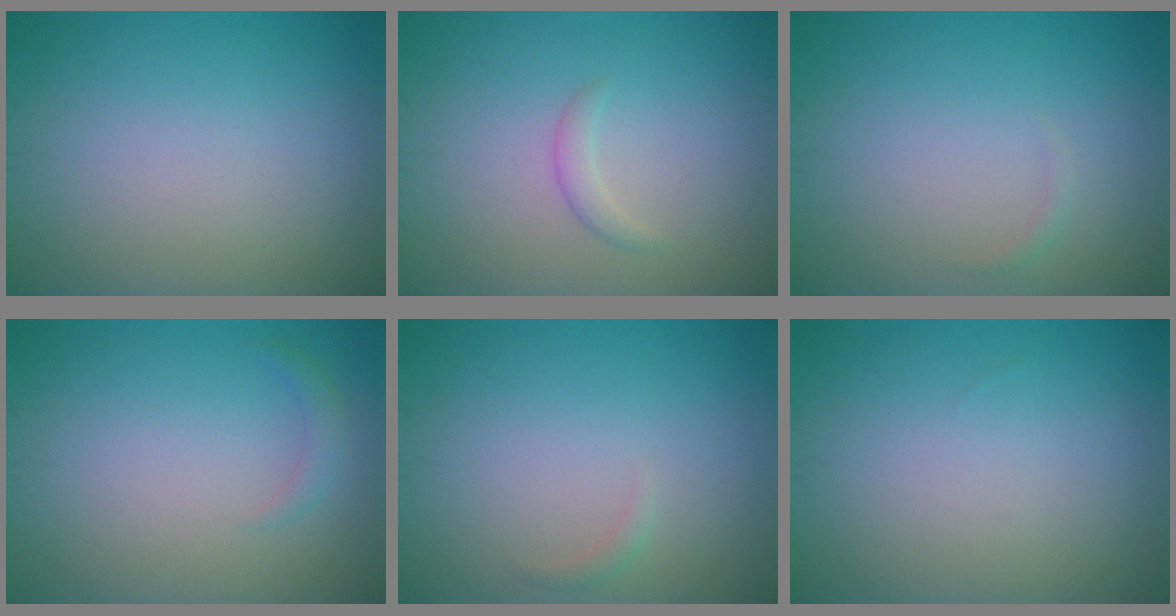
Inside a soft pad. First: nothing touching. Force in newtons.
{"total": 1.1, "press": 1.1, "slide": 0.1}
{"total": 0.5, "press": 0.5, "slide": 0.0}
{"total": 1.0, "press": 1.0, "slide": 0.1}
{"total": 0.6, "press": 0.6, "slide": 0.1}
{"total": 0.0}